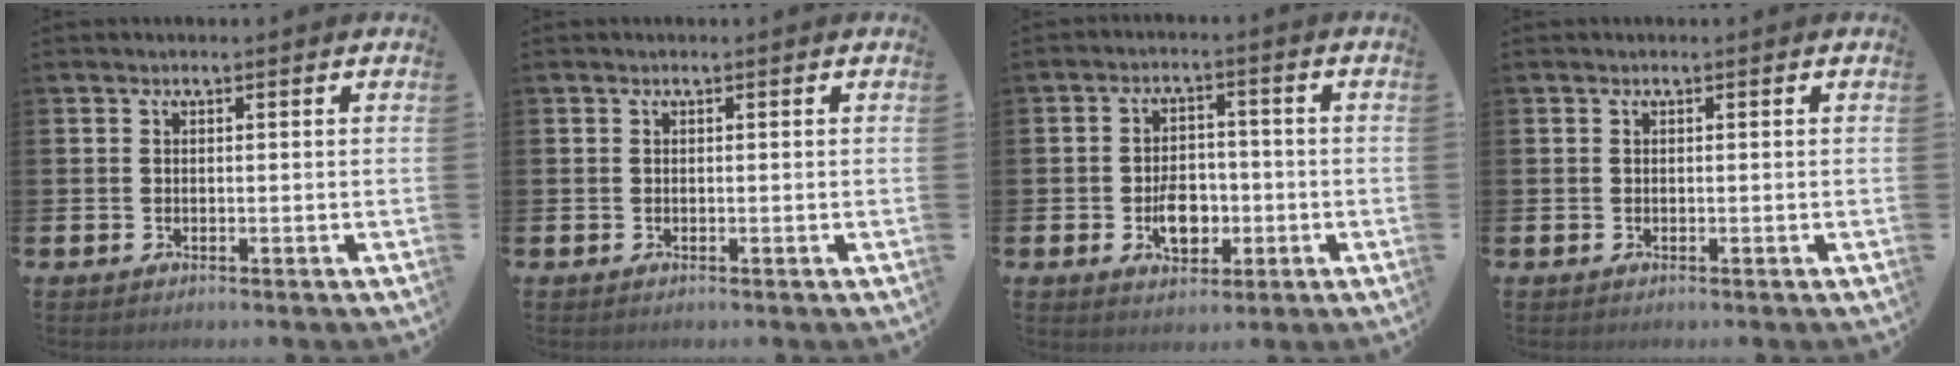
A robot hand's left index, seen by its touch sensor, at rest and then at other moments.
{"total": 0.0}
{"total": 5.4, "force": [-1.4, 3.6, 3.8], "torque": [-0.061, 0.007, -0.026]}
{"total": 0.0}